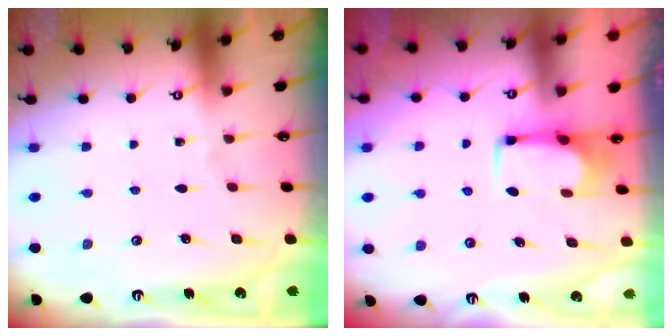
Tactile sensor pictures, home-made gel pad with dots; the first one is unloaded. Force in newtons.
{"total": 2.6, "press": 2.6, "slide": 0.4}